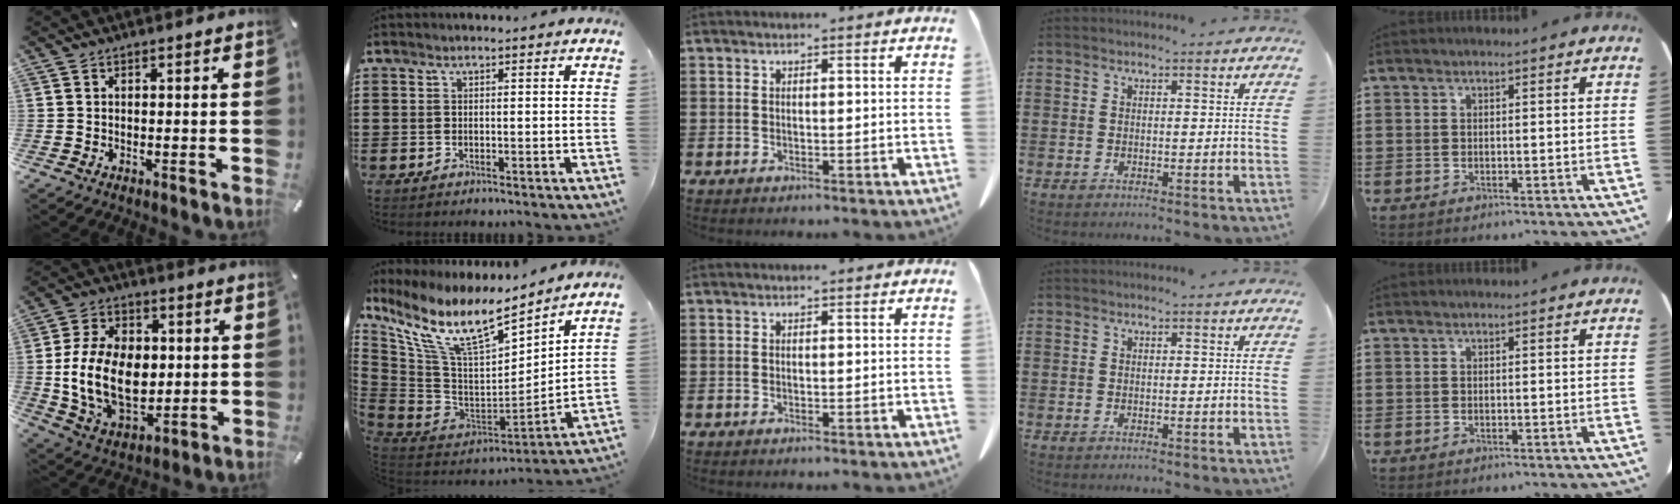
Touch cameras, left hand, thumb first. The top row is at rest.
{"thumb": {"total": 18.4, "force": [-0.3, 13.0, 13.0], "torque": [-0.271, 0.008, -0.003]}, "index": {"total": 13.1, "force": [8.5, 3.8, 9.1], "torque": [-0.196, -0.055, 0.146]}}